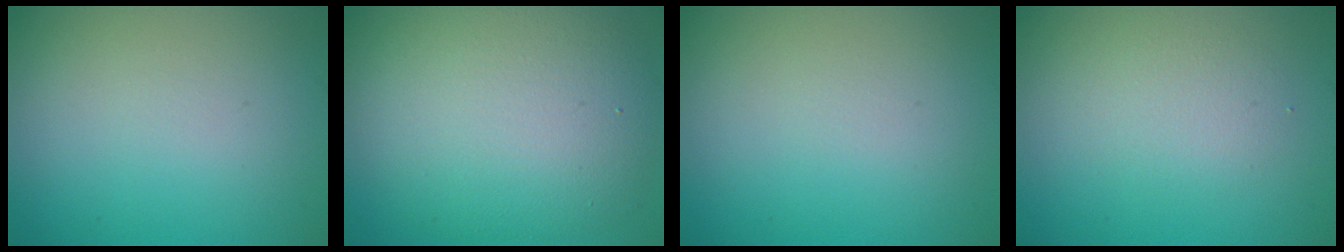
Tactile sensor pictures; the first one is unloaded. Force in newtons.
{"total": 10.2, "press": 10.2, "slide": 0.7}
{"total": 0.0}
{"total": 2.2, "press": 2.2, "slide": 0.0}